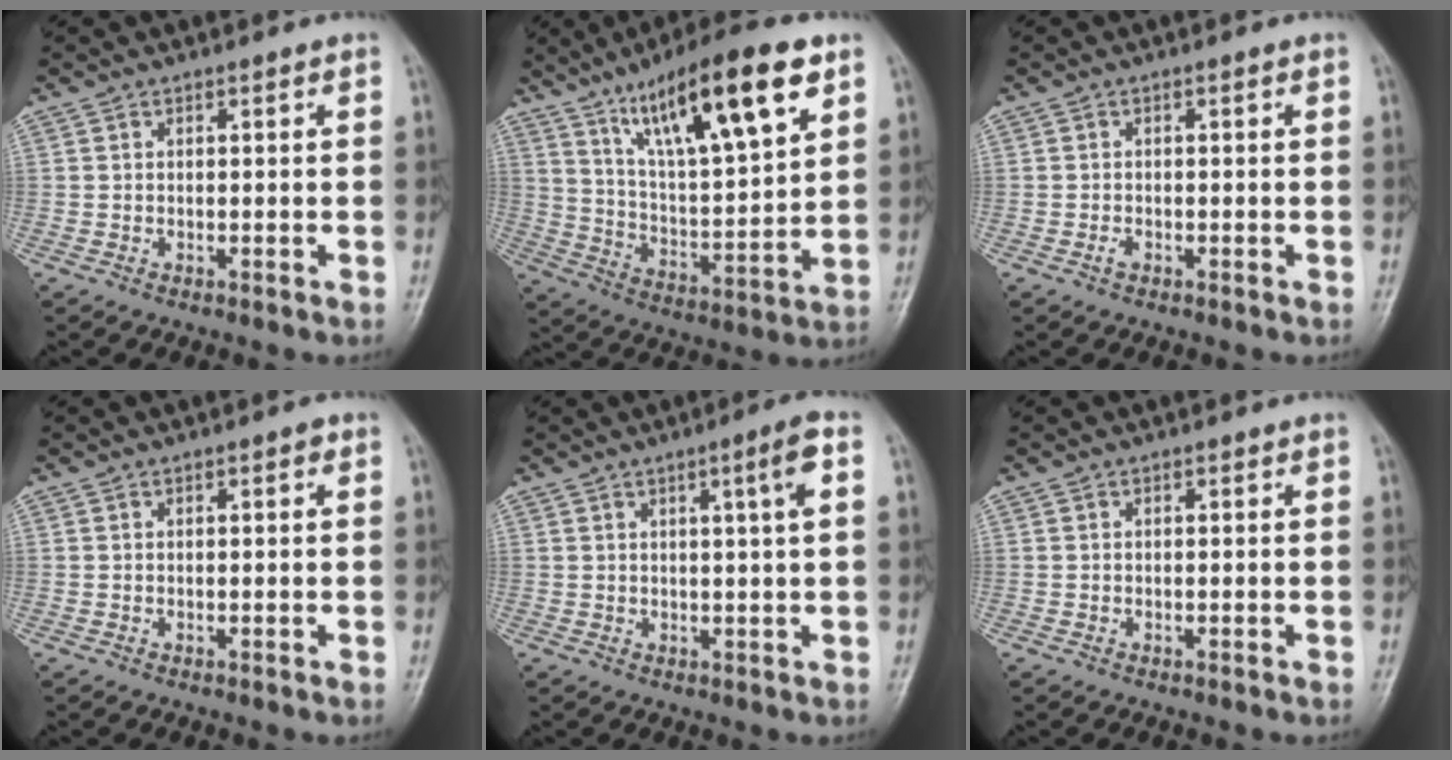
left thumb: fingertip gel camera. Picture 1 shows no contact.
{"total": 21.3, "force": [11.4, 5.2, 17.2], "torque": [-0.259, -0.033, 0.199]}
{"total": 1.1, "force": [-0.4, 0.5, 0.9], "torque": [-0.017, 0.006, -0.006]}
{"total": 0.9, "force": [0.3, 0.2, 0.8], "torque": [-0.013, 0.002, 0.002]}
{"total": 4.7, "force": [1.5, -0.2, 4.5], "torque": [-0.071, 0.001, 0.025]}
{"total": 0.0}